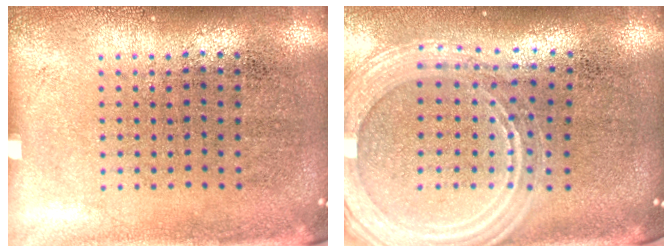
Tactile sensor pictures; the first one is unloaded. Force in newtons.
{"total": 2.3, "press": 2.1, "slide": 1.0}